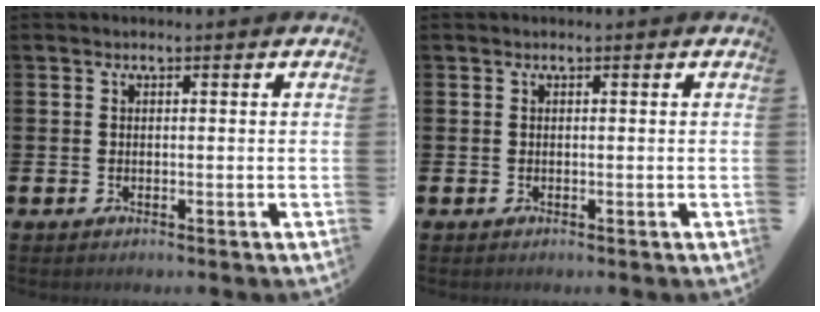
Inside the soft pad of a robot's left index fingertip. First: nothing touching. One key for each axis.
{"total": 0.0}